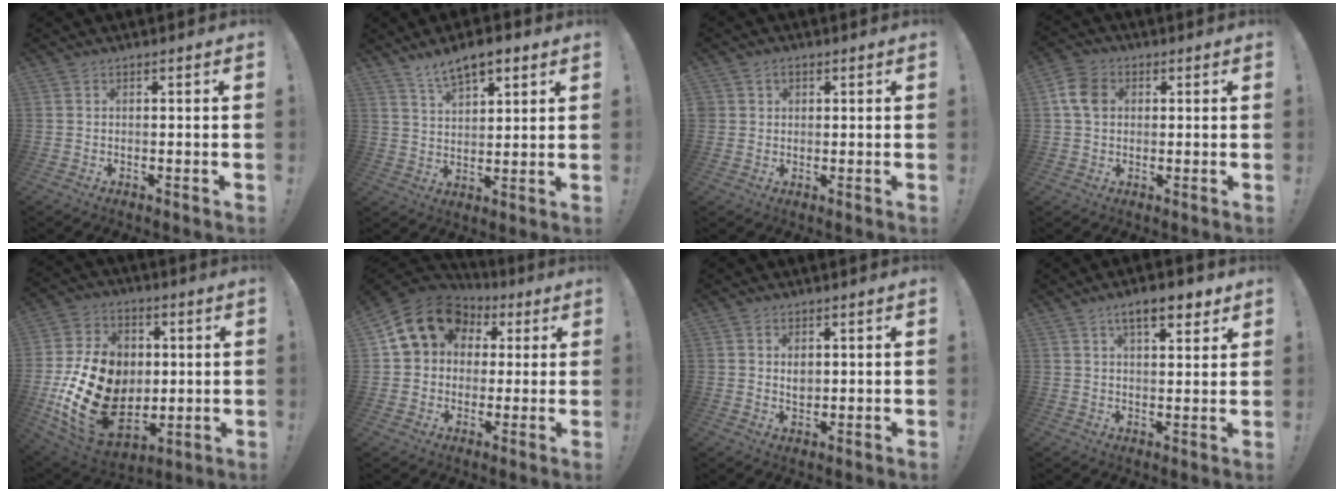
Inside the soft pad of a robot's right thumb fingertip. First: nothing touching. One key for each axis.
{"total": 8.7, "fx": 6.1, "fy": 4.1, "fz": 4.8, "tx": -0.073, "ty": -0.027, "tz": 0.112}
{"total": 2.1, "fx": 1.0, "fy": 1.9, "fz": 0.3, "tx": -0.007, "ty": -0.001, "tz": 0.018}
{"total": 8.2, "fx": 1.7, "fy": 6.6, "fz": 4.6, "tx": -0.075, "ty": 0.010, "tz": 0.037}
{"total": 25.3, "fx": -1.8, "fy": 18.9, "fz": 16.7, "tx": -0.304, "ty": 0.006, "tz": 0.002}
{"total": 15.4, "fx": 5.9, "fy": 12.4, "fz": 7.0, "tx": -0.100, "ty": -0.016, "tz": 0.118}
{"total": 3.3, "fx": 1.3, "fy": 2.7, "fz": 1.4, "tx": -0.015, "ty": -0.005, "tz": 0.021}
{"total": 8.5, "fx": 5.1, "fy": 3.2, "fz": 6.0, "tx": -0.075, "ty": -0.021, "tz": 0.084}